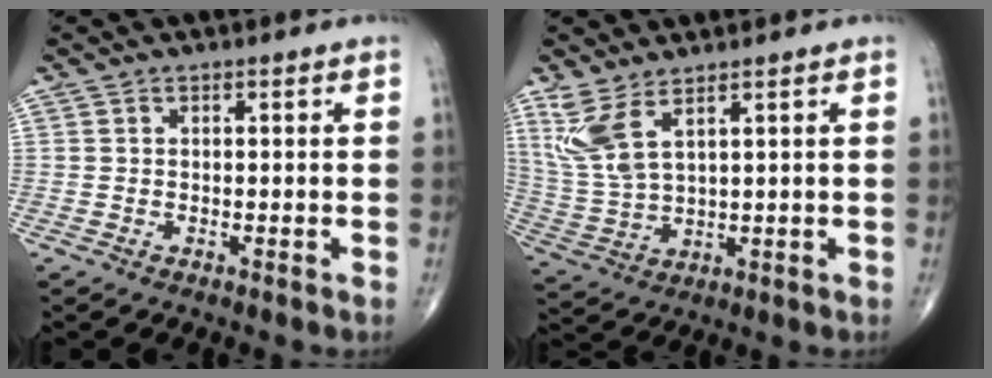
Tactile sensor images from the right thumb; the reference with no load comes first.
{"total": 8.2, "force": [4.8, 2.7, 6.1], "torque": [-0.145, -0.021, 0.113]}